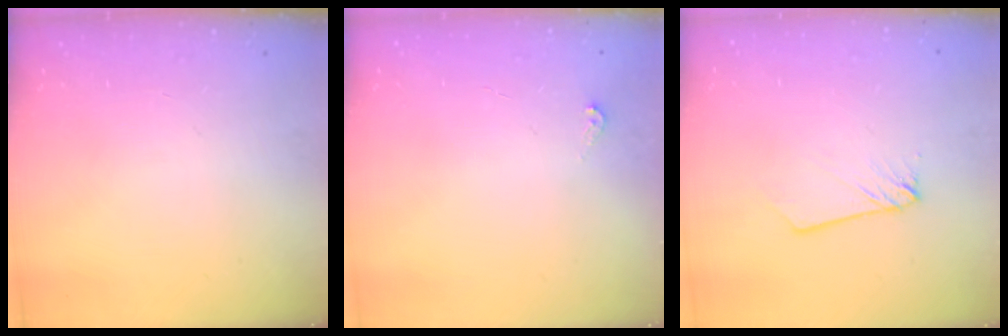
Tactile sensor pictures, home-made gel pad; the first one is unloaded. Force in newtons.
{"total": 3.4, "press": 3.4, "slide": 0.3}
{"total": 1.7, "press": 1.7, "slide": 0.1}